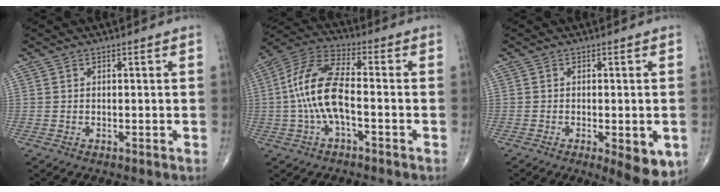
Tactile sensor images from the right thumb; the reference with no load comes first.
{"total": 12.5, "force": [-1.8, 5.2, 11.3], "torque": [-0.242, 0.040, -0.040]}
{"total": 7.9, "force": [-2.6, 2.6, 6.9], "torque": [-0.077, -0.011, -0.031]}